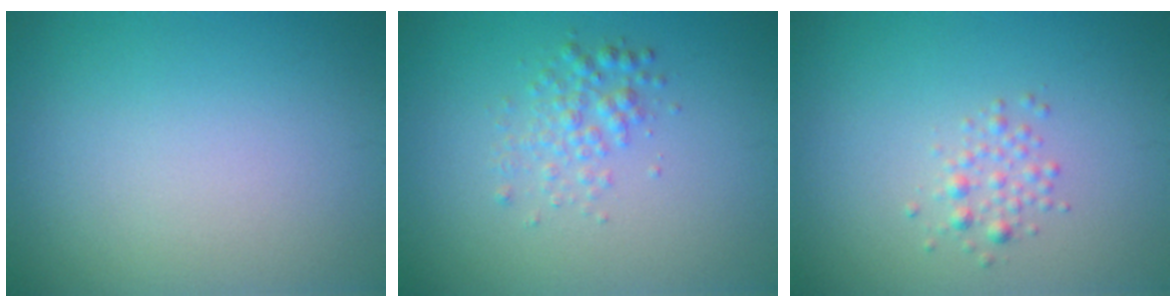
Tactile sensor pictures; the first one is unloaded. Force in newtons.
{"total": 2.1, "press": 2.1, "slide": 0.0}
{"total": 1.4, "press": 1.4, "slide": 0.1}